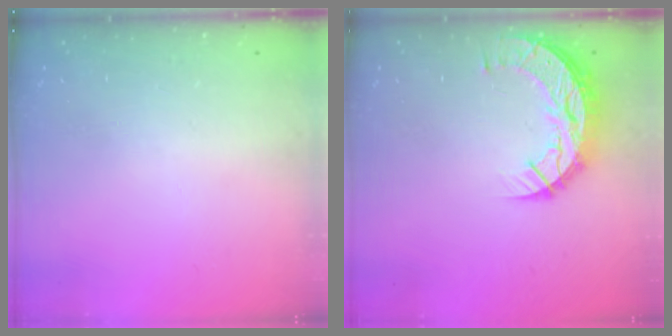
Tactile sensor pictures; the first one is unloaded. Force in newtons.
{"total": 10.3, "press": 10.2, "slide": 0.7}